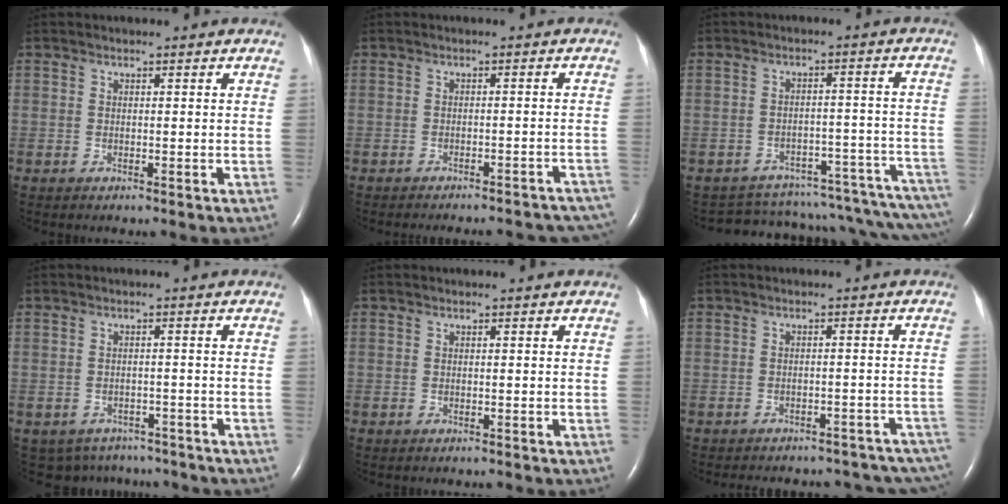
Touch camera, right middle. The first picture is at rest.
{"total": 16.5, "force": [-15.0, 4.4, 5.2], "torque": [-0.064, 0.009, -0.157]}
{"total": 20.2, "force": [-18.7, 4.3, 6.4], "torque": [-0.041, 0.032, -0.215]}
{"total": 7.9, "force": [-6.8, 3.9, 0.9], "torque": [-0.017, 0.010, -0.075]}
{"total": 0.5, "force": [-0.5, 0.1, 0.2], "torque": [-0.009, -0.001, -0.007]}
{"total": 20.8, "force": [-17.9, 7.7, 7.2], "torque": [-0.104, 0.013, -0.191]}